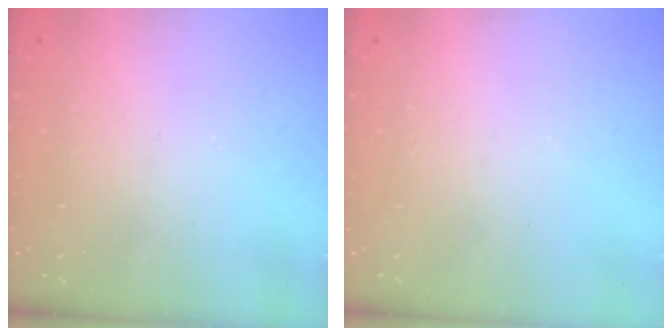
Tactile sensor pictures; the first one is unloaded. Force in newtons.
{"total": 0.0}